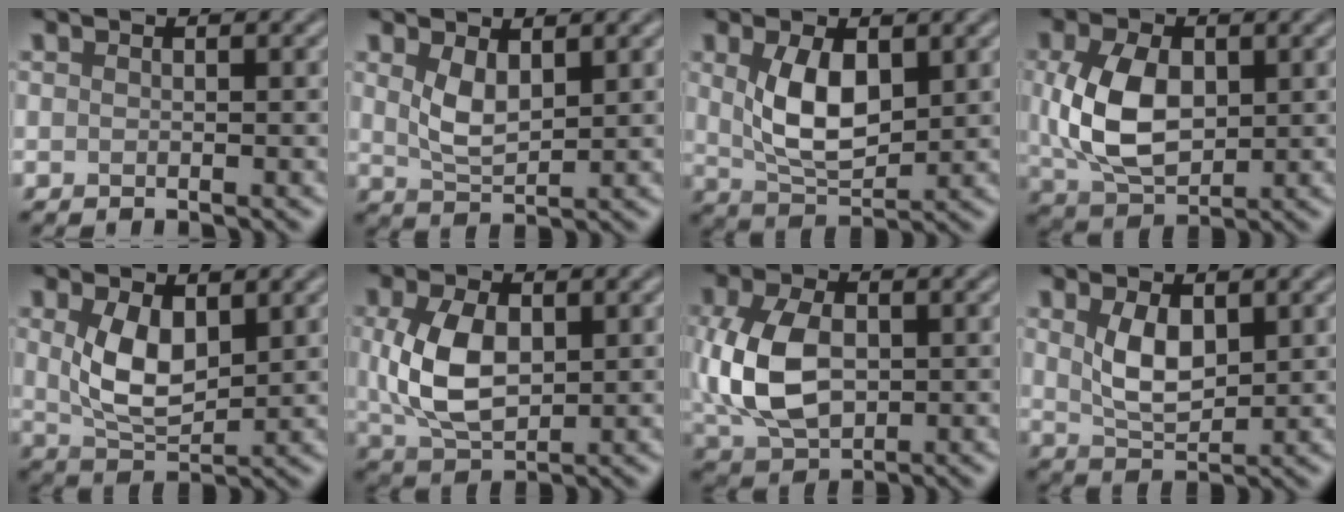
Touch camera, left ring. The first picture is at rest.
{"total": 3.0, "force": [1.2, 1.4, 2.4], "torque": [-0.055, -0.005, 0.030]}
{"total": 5.5, "force": [1.2, 2.9, 4.6], "torque": [-0.096, -0.003, 0.029]}
{"total": 7.0, "force": [0.6, 4.5, 5.3], "torque": [-0.118, 0.000, 0.017]}
{"total": 5.0, "force": [1.3, 2.7, 4.0], "torque": [-0.090, -0.004, 0.031]}
{"total": 6.3, "force": [0.7, 3.8, 4.9], "torque": [-0.111, 0.000, 0.020]}
{"total": 7.7, "force": [0.0, 5.1, 5.8], "torque": [-0.140, -0.002, 0.001]}
{"total": 3.8, "force": [1.2, 2.0, 3.0], "torque": [-0.067, -0.004, 0.028]}